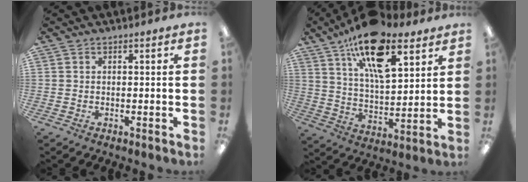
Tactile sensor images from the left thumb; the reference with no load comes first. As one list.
[{"total": 19.0, "force": [11.6, 8.0, 12.7], "torque": [-0.208, -0.051, 0.196]}]